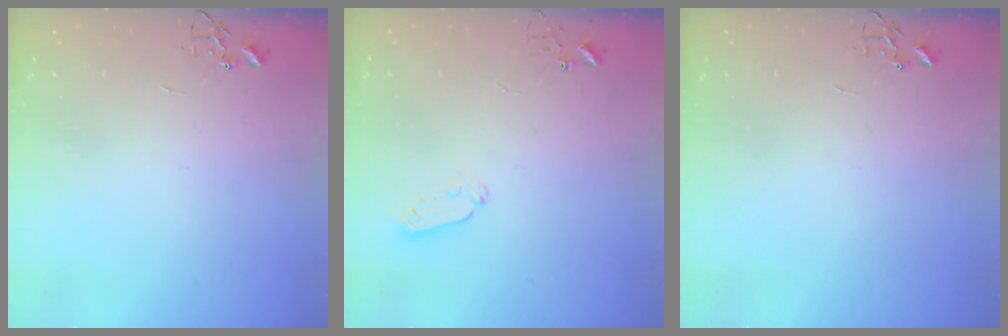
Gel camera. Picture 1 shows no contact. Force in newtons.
{"total": 3.9, "press": 3.8, "slide": 0.6}
{"total": 0.0}